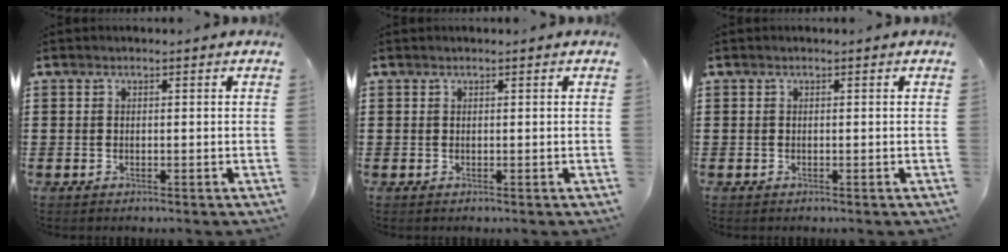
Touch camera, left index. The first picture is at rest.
{"total": 0.0}
{"total": 0.0}